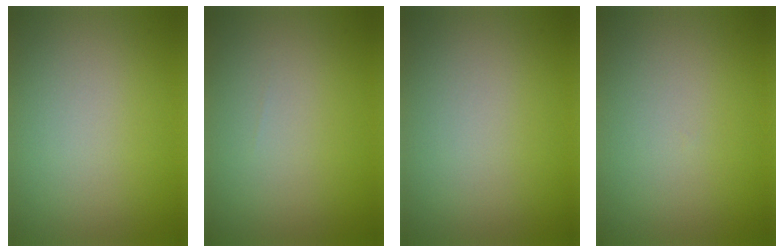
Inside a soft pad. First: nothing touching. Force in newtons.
{"total": 0.0}
{"total": 0.0}
{"total": 0.0}